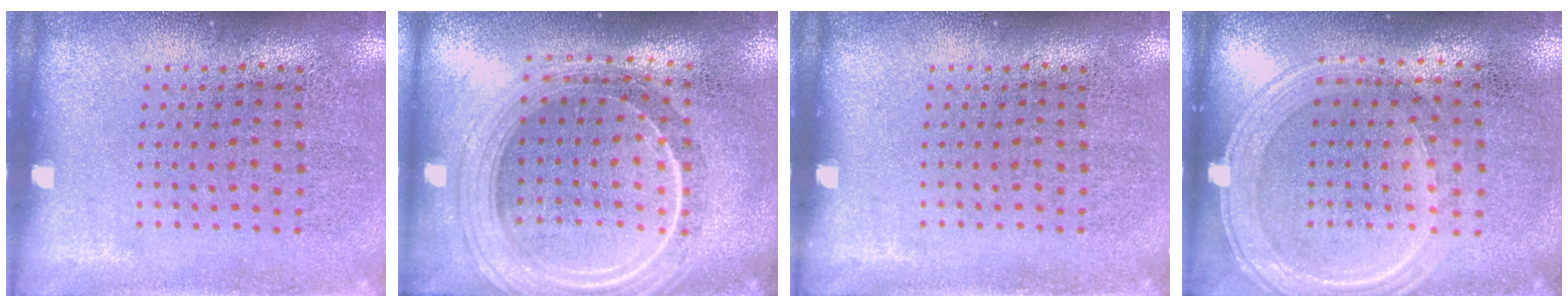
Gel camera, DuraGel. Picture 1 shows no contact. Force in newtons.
{"total": 2.3, "press": 2.0, "slide": 1.2}
{"total": 0.0}
{"total": 1.2, "press": 1.2, "slide": 0.4}